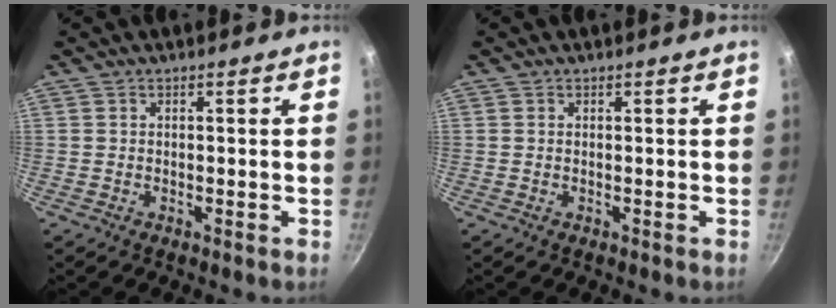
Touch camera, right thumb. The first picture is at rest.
{"total": 0.0}